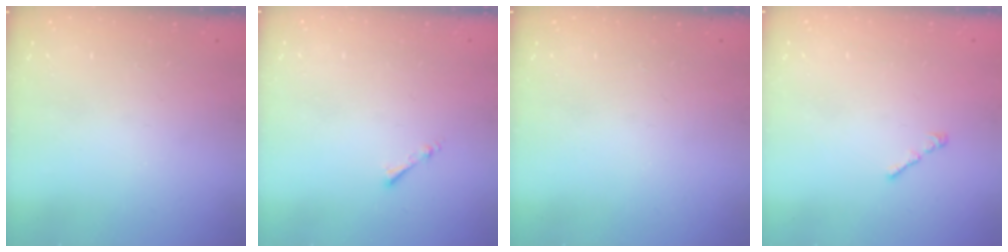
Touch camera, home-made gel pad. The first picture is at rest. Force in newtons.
{"total": 1.3, "press": 1.2, "slide": 0.3}
{"total": 0.0}
{"total": 1.1, "press": 0.9, "slide": 0.5}